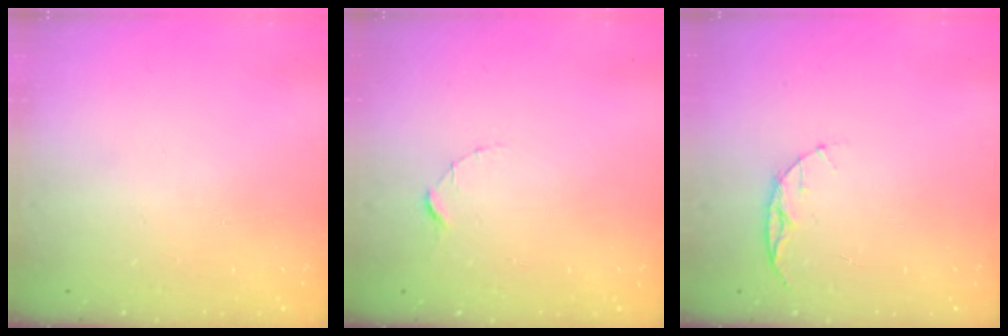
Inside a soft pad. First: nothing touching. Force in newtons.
{"total": 1.5, "press": 1.5, "slide": 0.2}
{"total": 5.9, "press": 5.8, "slide": 0.7}